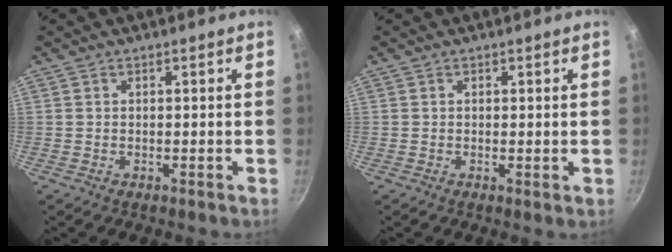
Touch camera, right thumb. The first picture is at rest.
{"total": 0.7, "force": [0.2, 0.2, 0.6], "torque": [-0.010, -0.004, 0.000]}